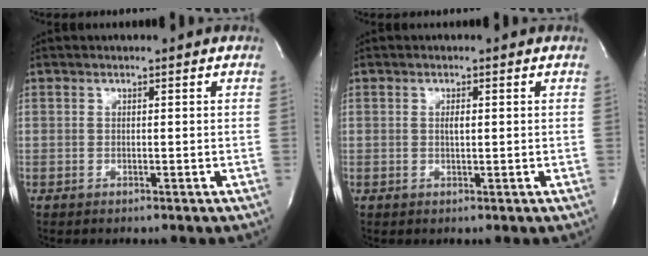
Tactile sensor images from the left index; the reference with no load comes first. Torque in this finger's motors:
{"motor_torque": [0.45, 0.02, 0.21, 0.01]}